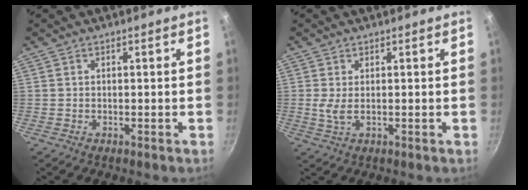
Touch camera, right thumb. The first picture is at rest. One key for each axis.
{"total": 2.4, "fx": 0.3, "fy": 0.7, "fz": 2.3, "tx": -0.050, "ty": -0.007, "tz": 0.010}